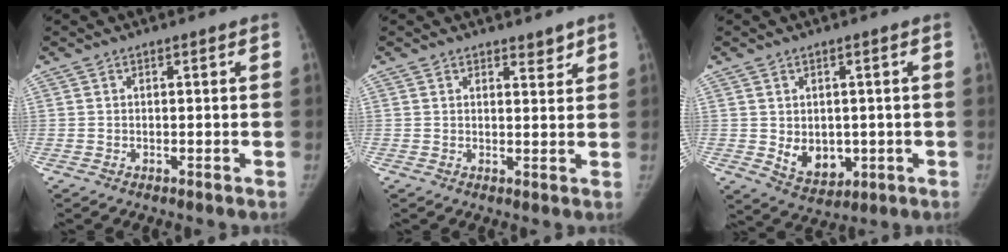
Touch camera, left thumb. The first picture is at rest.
{"total": 2.4, "force": [2.0, 1.1, 0.8], "torque": [0.006, -0.014, 0.027]}
{"total": 7.2, "force": [-0.6, 5.5, 4.6], "torque": [-0.044, -0.012, 0.012]}